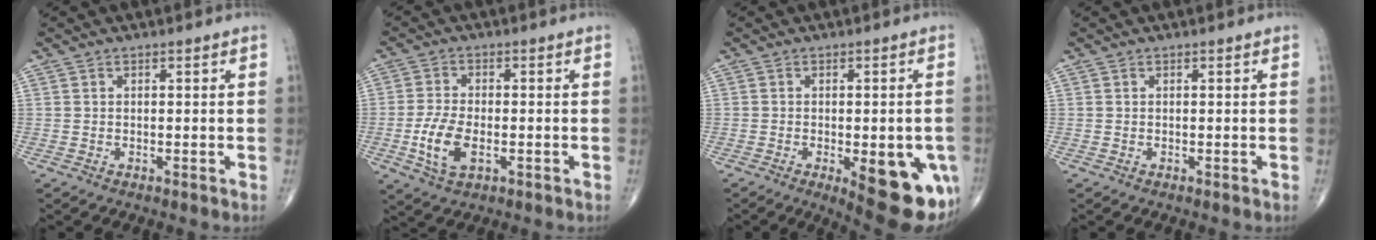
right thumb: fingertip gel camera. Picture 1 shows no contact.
{"total": 7.5, "force": [-2.0, 3.9, 6.1], "torque": [-0.130, 0.003, -0.034]}
{"total": 14.9, "force": [-5.0, 5.4, 12.9], "torque": [-0.109, -0.002, -0.045]}
{"total": 0.0}